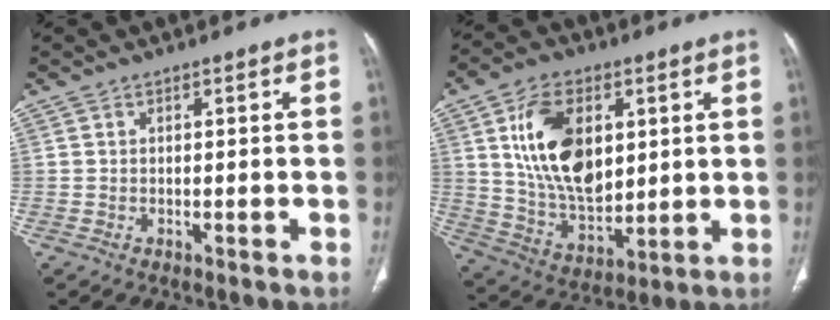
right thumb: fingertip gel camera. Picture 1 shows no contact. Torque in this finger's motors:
{"motor_torque": [0.93, 4.08, 1.80, 0.72, 0.51]}